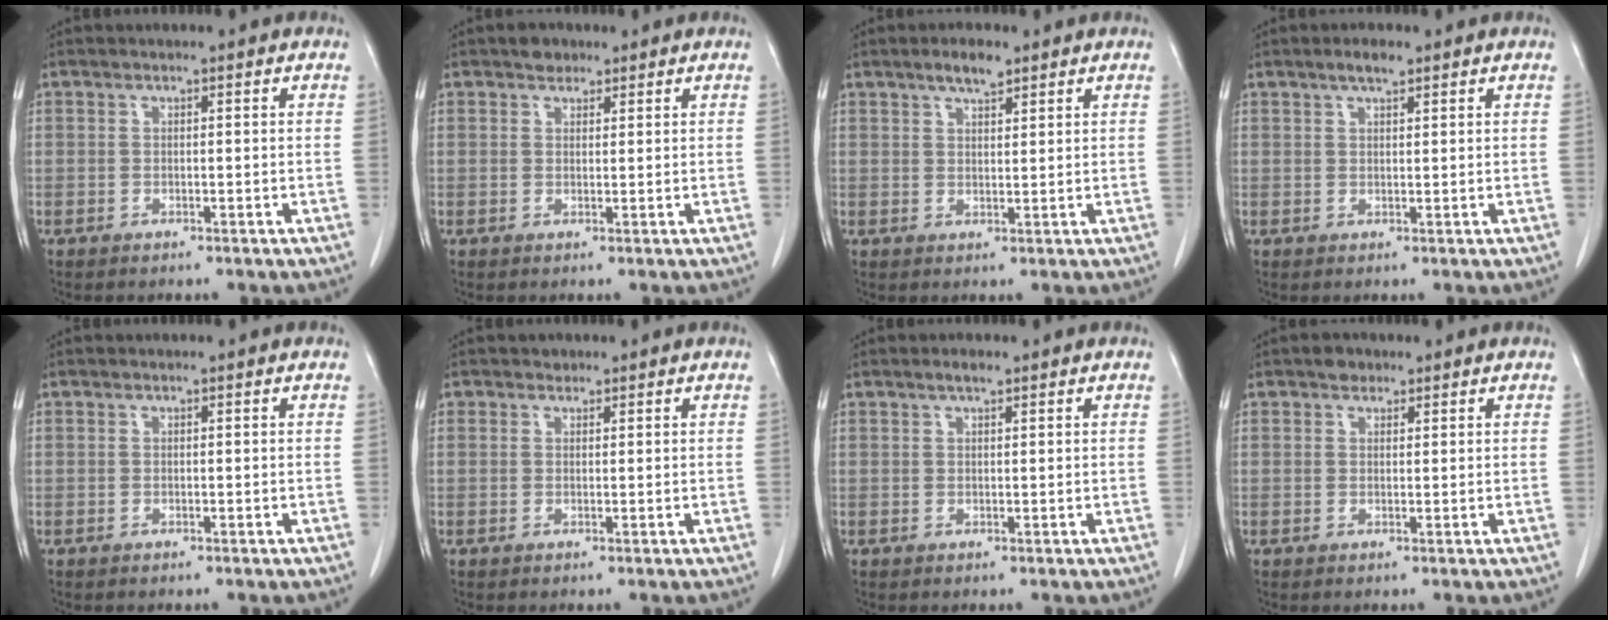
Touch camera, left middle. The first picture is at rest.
{"total": 2.1, "force": [1.5, 1.2, 0.6], "torque": [-0.010, 0.005, 0.023]}
{"total": 3.5, "force": [2.6, 0.9, 2.2], "torque": [-0.041, 0.003, 0.044]}
{"total": 2.3, "force": [1.7, 0.5, 1.5], "torque": [-0.030, 0.003, 0.029]}
{"total": 0.0}
{"total": 0.9, "force": [0.6, 0.6, 0.0], "torque": [0.002, -0.002, 0.008]}
{"total": 1.4, "force": [1.0, 0.3, 0.9], "torque": [-0.020, 0.003, 0.020]}
{"total": 1.7, "force": [1.2, 1.1, 0.5], "torque": [-0.009, 0.004, 0.018]}